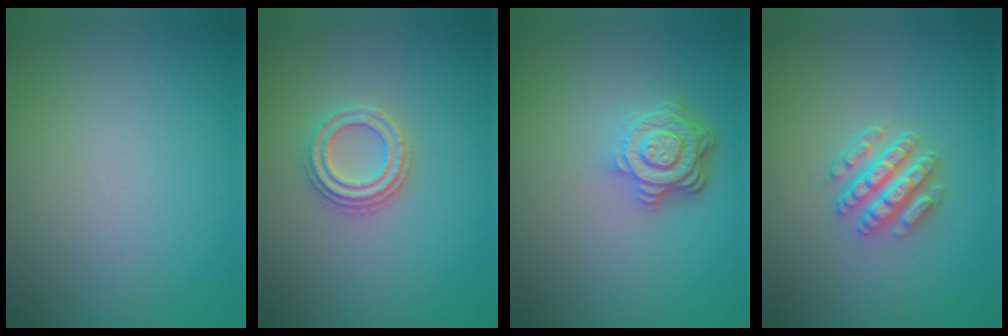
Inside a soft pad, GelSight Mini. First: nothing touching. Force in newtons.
{"total": 2.7, "press": 2.6, "slide": 1.0}
{"total": 4.5, "press": 3.3, "slide": 3.1}
{"total": 4.3, "press": 3.4, "slide": 2.6}